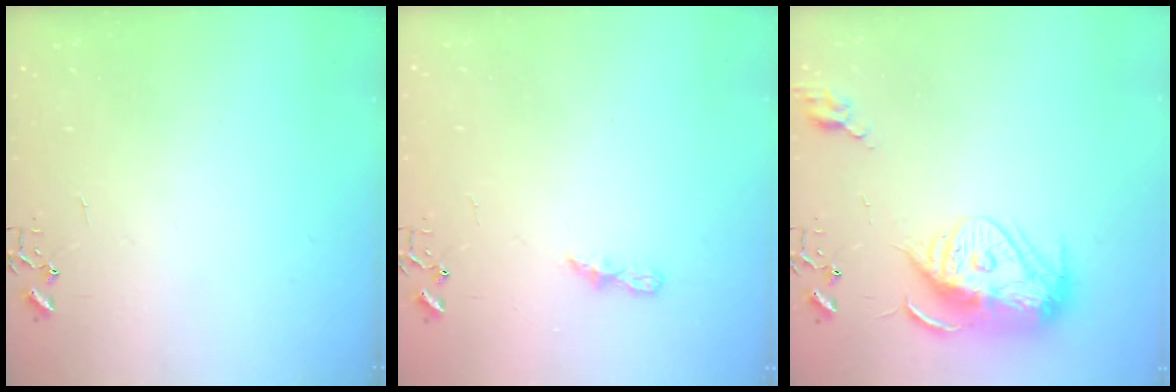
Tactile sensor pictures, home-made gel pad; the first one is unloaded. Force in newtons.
{"total": 5.3, "press": 5.3, "slide": 0.6}
{"total": 15.7, "press": 15.6, "slide": 1.9}